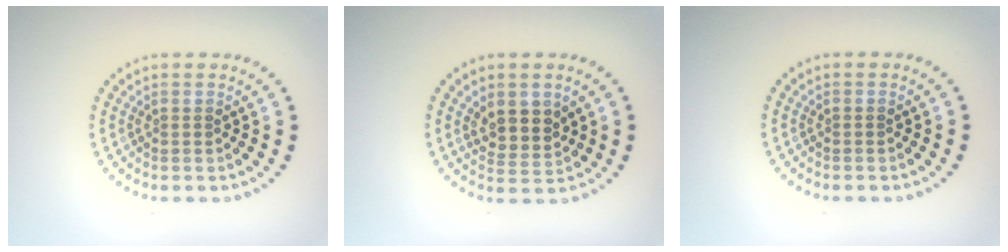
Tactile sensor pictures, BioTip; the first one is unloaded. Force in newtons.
{"total": 3.0, "press": 2.7, "slide": 1.3}
{"total": 0.0}